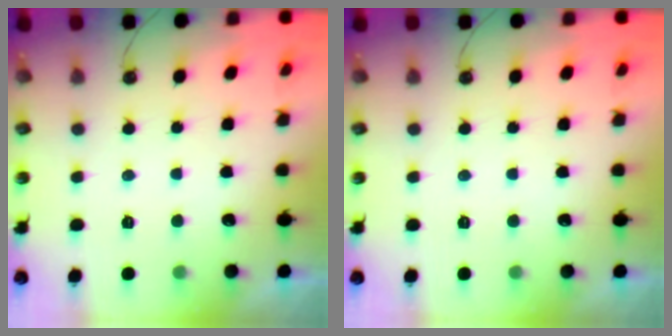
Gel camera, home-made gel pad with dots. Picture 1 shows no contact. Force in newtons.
{"total": 0.0}